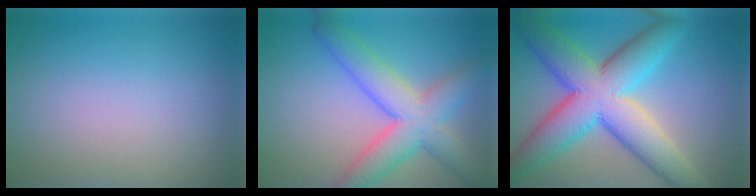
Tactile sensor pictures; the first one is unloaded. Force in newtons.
{"total": 6.8, "press": 6.8, "slide": 0.2}
{"total": 11.1, "press": 11.1, "slide": 0.3}